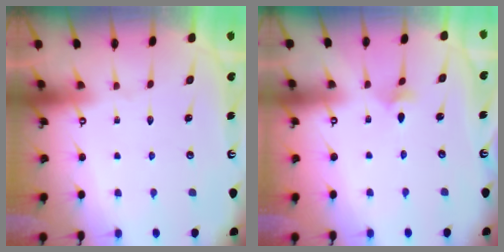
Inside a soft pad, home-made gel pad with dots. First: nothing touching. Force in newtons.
{"total": 3.3, "press": 3.2, "slide": 0.8}